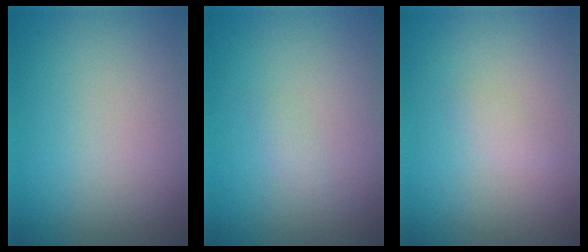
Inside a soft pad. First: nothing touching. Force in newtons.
{"total": 0.5, "press": 0.5, "slide": 0.1}
{"total": 0.6, "press": 0.6, "slide": 0.1}